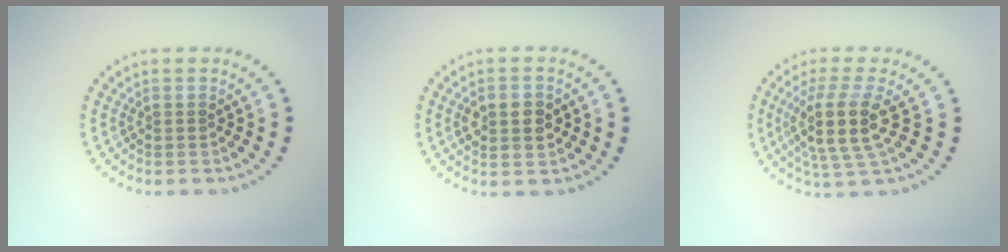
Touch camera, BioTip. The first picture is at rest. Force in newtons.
{"total": 3.6, "press": 3.6, "slide": 0.1}
{"total": 4.6, "press": 3.7, "slide": 2.7}